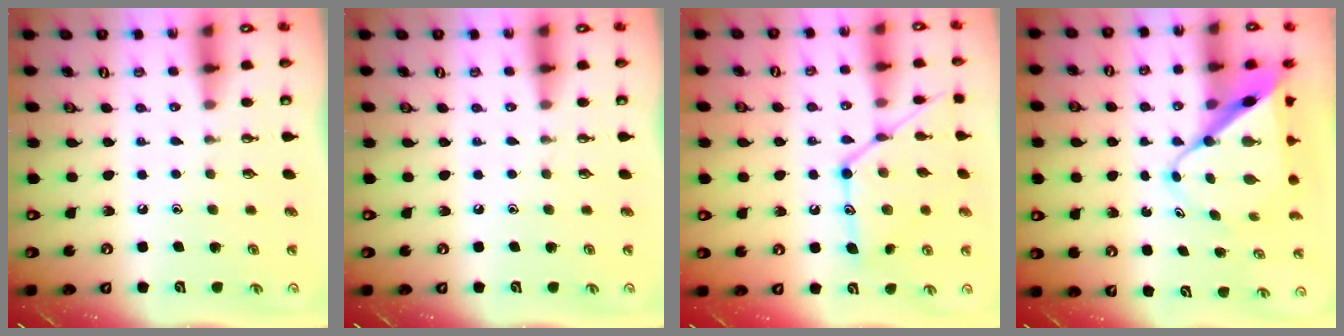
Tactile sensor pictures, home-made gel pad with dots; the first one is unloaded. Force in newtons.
{"total": 0.0}
{"total": 16.1, "press": 16.1, "slide": 1.1}
{"total": 11.1, "press": 11.0, "slide": 0.9}